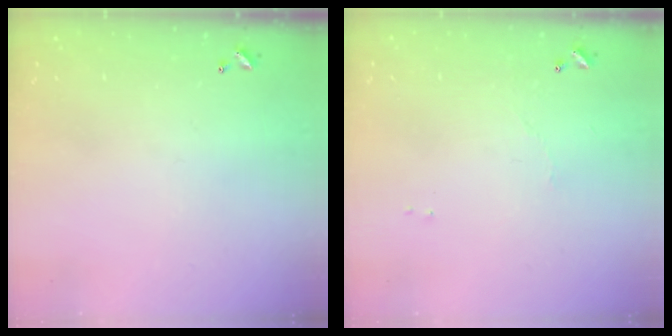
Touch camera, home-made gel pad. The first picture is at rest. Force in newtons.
{"total": 1.8, "press": 1.8, "slide": 0.4}